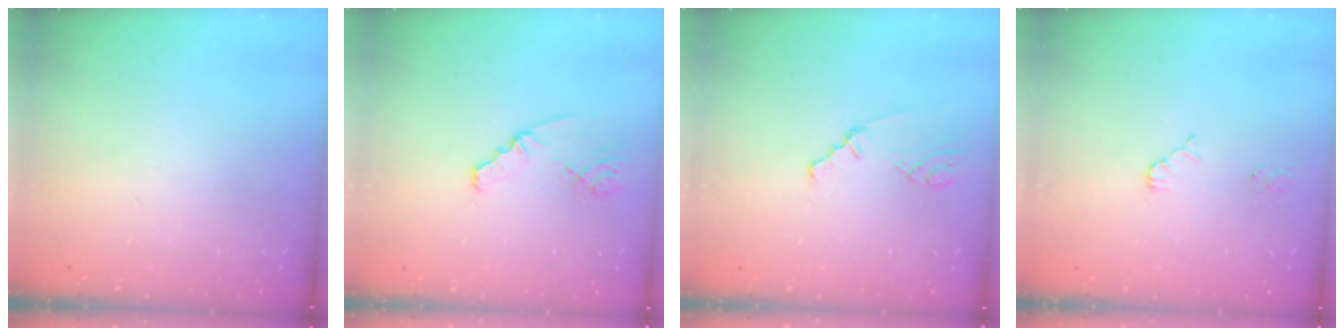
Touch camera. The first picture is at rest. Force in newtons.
{"total": 1.8, "press": 1.8, "slide": 0.3}
{"total": 0.9, "press": 0.9, "slide": 0.2}
{"total": 2.9, "press": 2.8, "slide": 0.4}